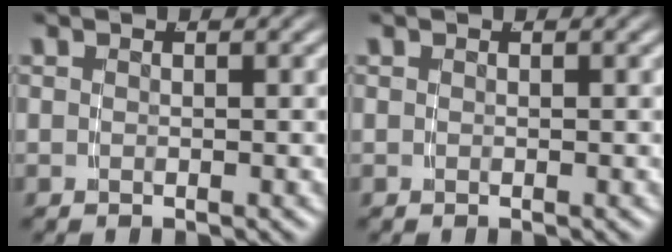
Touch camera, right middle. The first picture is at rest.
{"total": 0.0}